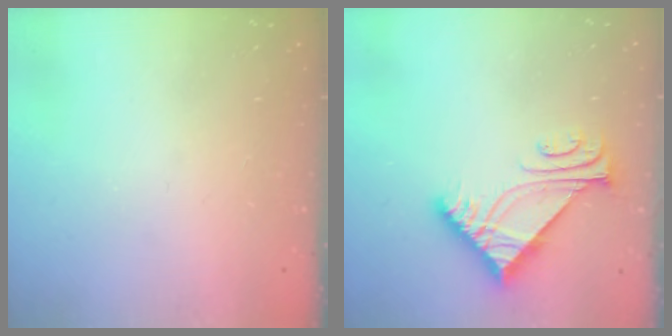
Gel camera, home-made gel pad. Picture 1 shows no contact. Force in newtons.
{"total": 7.0, "press": 6.9, "slide": 0.8}